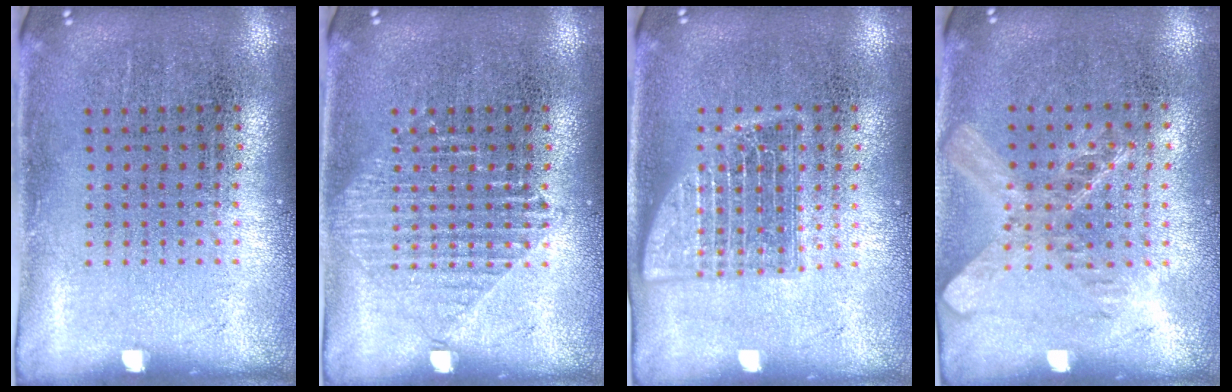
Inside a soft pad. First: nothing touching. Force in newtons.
{"total": 1.5, "press": 1.5, "slide": 0.3}
{"total": 2.4, "press": 2.3, "slide": 0.5}
{"total": 1.5, "press": 1.3, "slide": 0.7}